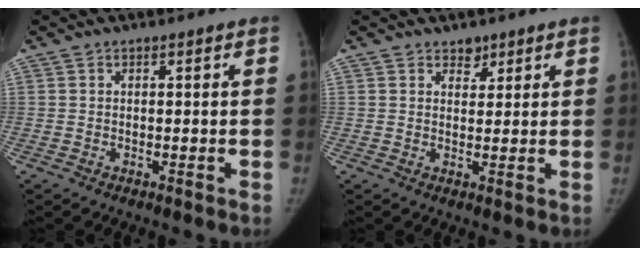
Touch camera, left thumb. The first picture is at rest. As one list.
[{"total": 2.4, "force": [1.7, 1.6, 0.6], "torque": [0.012, -0.010, 0.023]}]